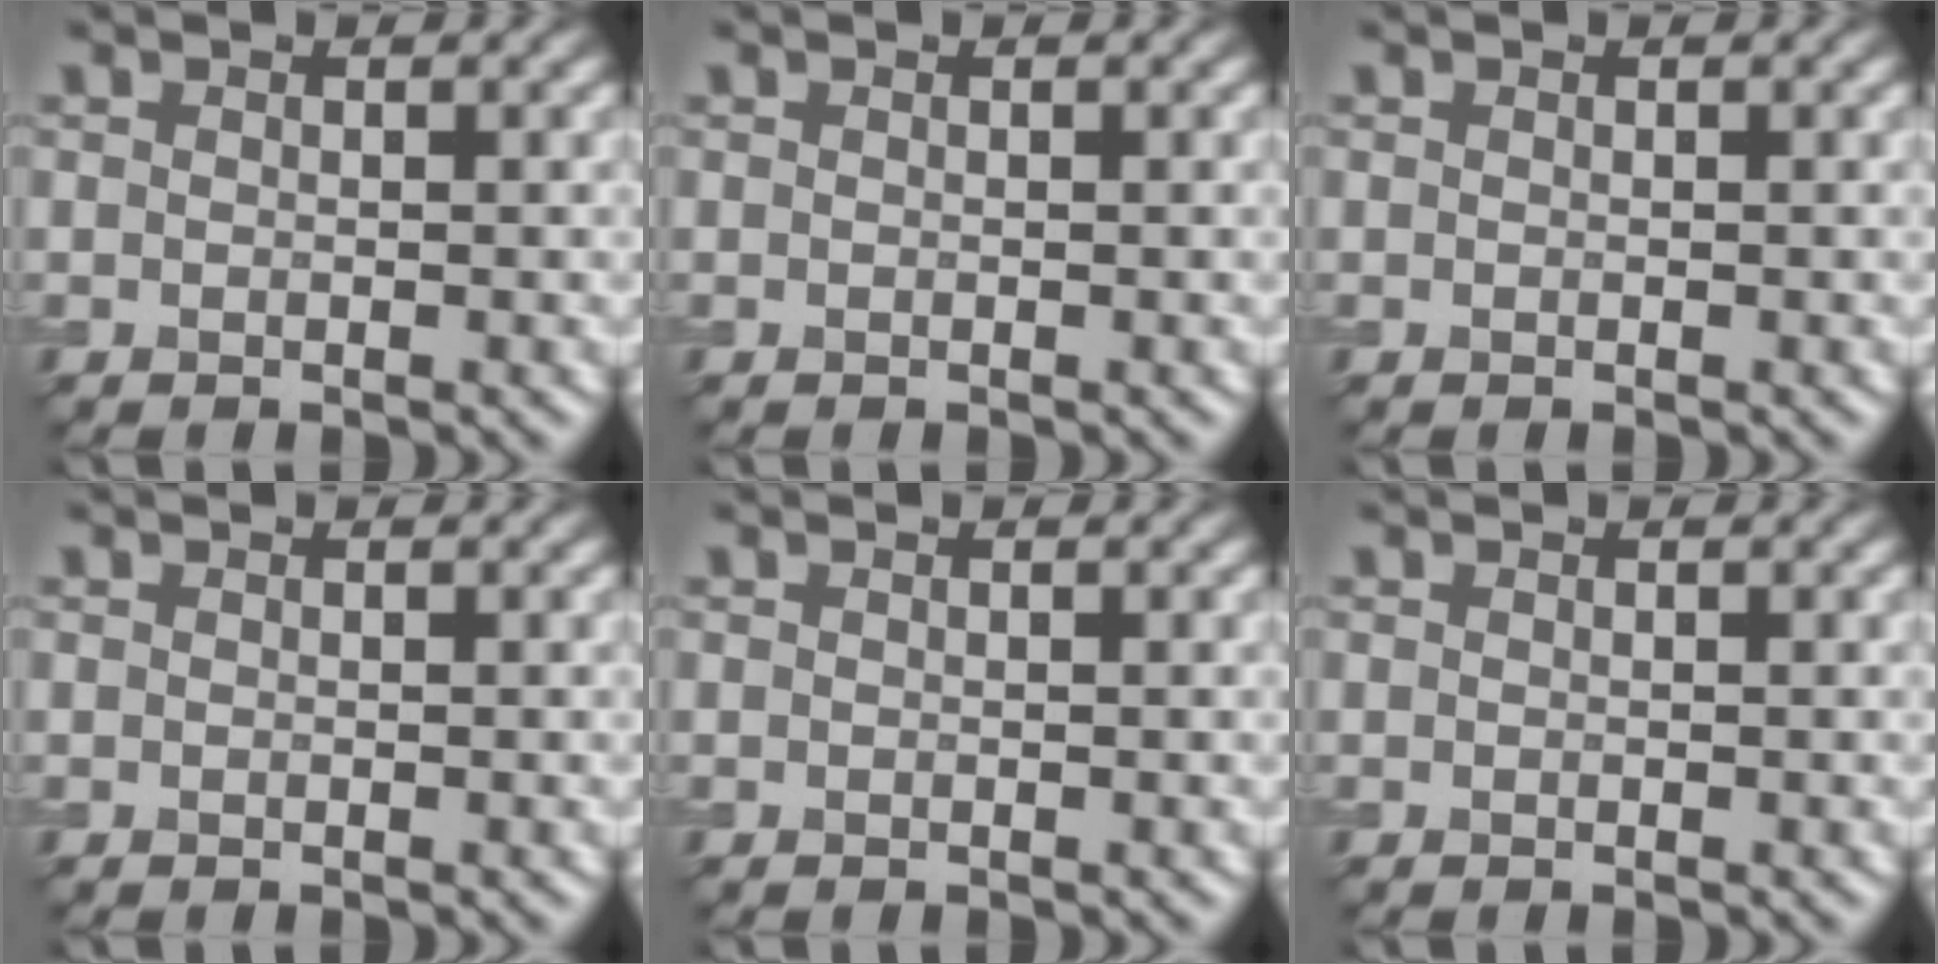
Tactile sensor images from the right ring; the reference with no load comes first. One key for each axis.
{"total": 0.0}
{"total": 0.0}
{"total": 0.0}
{"total": 0.0}
{"total": 0.0}